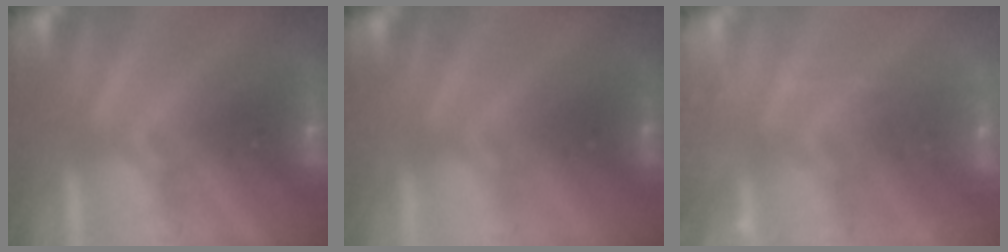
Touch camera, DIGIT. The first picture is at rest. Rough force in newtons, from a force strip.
{"total": 4.7}
{"total": 2.2}